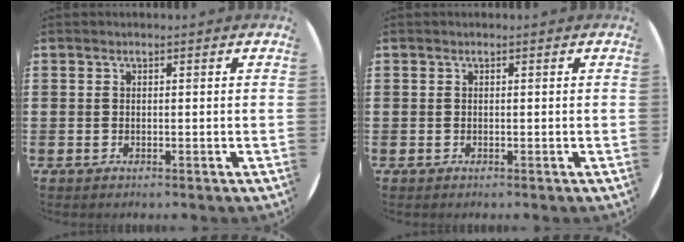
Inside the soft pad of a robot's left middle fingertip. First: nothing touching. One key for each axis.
{"total": 0.0}